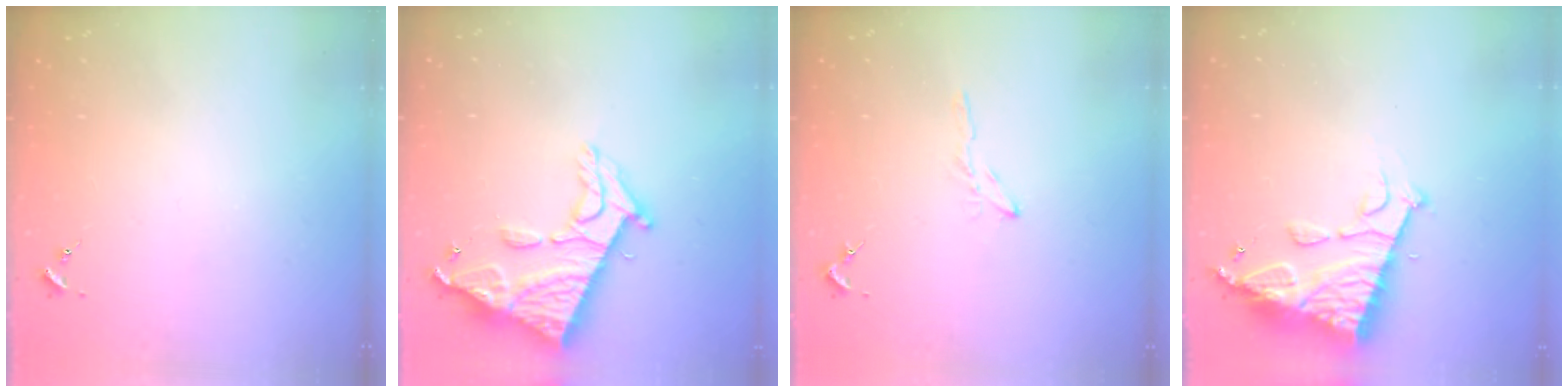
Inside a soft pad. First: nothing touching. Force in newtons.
{"total": 16.7, "press": 16.6, "slide": 1.7}
{"total": 5.7, "press": 5.6, "slide": 0.6}
{"total": 14.2, "press": 14.1, "slide": 1.1}